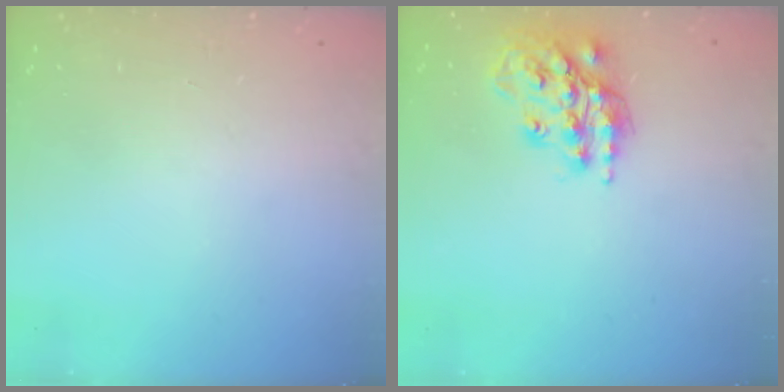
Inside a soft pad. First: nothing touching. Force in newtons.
{"total": 17.5, "press": 17.4, "slide": 1.4}